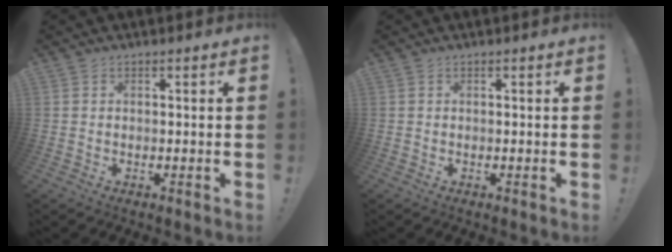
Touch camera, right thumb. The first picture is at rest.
{"total": 0.0}